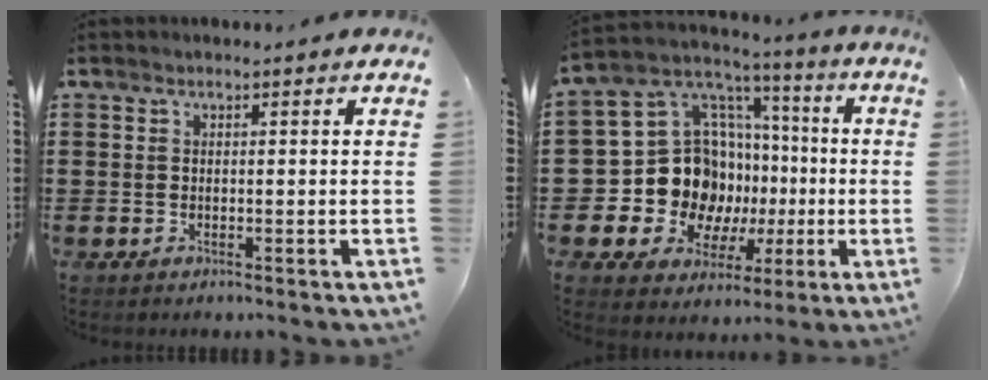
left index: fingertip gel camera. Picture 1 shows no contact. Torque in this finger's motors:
{"motor_torque": [2.10, 0.03, 0.95, 0.08]}